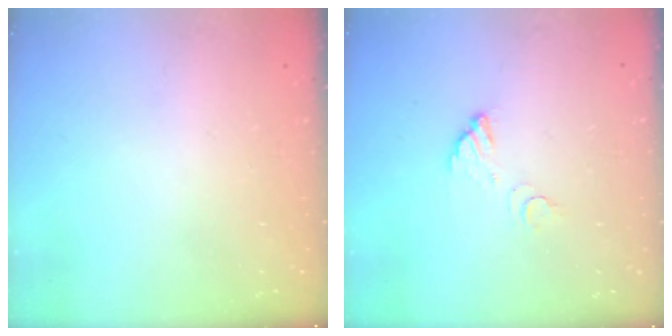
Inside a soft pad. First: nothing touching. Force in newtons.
{"total": 3.5, "press": 3.5, "slide": 0.3}